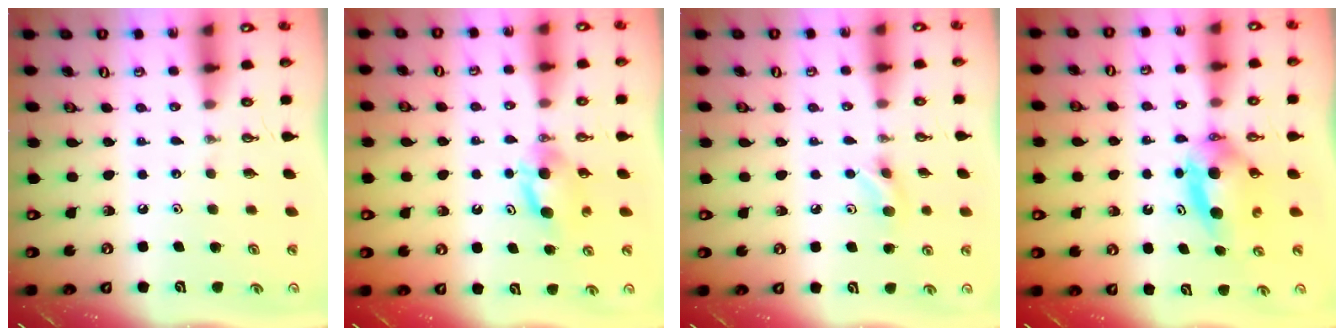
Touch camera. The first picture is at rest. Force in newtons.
{"total": 5.3, "press": 5.2, "slide": 0.5}
{"total": 4.8, "press": 4.7, "slide": 1.1}
{"total": 7.5, "press": 5.9, "slide": 4.6}